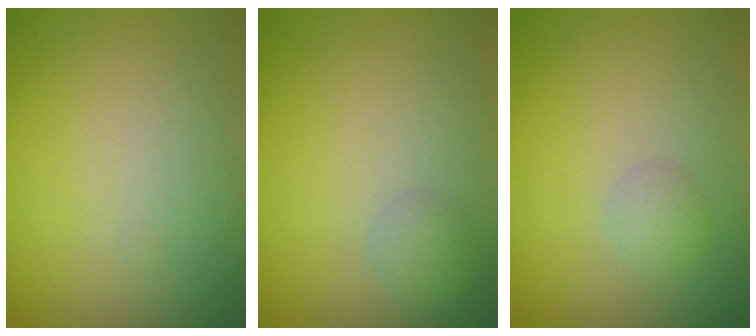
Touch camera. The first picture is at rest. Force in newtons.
{"total": 1.4, "press": 1.4, "slide": 0.0}
{"total": 1.3, "press": 1.3, "slide": 0.0}